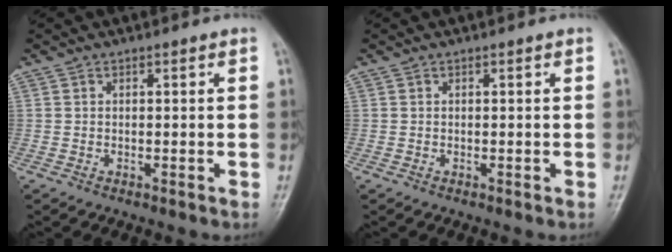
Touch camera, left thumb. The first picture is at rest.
{"total": 0.0}